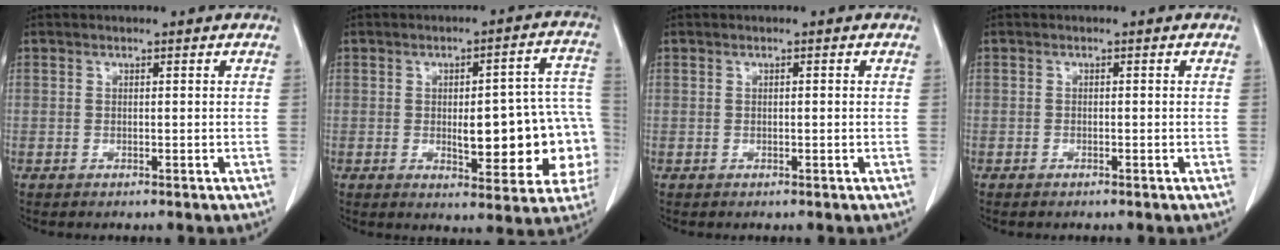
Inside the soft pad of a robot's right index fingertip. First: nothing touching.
{"total": 17.8, "force": [-2.7, 5.9, 16.6], "torque": [-0.150, 0.039, -0.015]}
{"total": 0.8, "force": [0.1, 0.3, 0.8], "torque": [-0.020, 0.005, 0.005]}
{"total": 0.9, "force": [-0.5, 0.6, 0.6], "torque": [-0.014, 0.000, -0.005]}